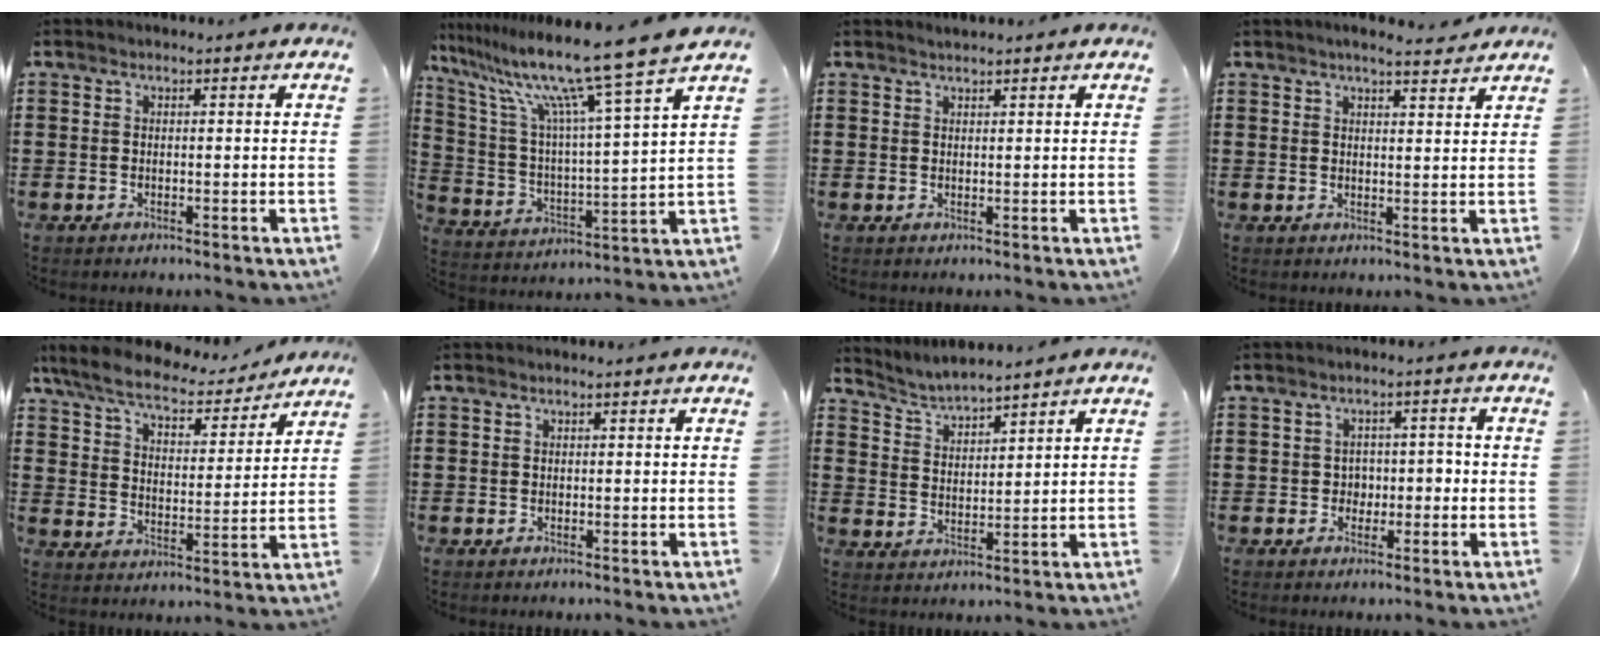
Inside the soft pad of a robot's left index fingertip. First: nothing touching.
{"total": 13.2, "force": [10.7, -0.7, 7.6], "torque": [-0.182, -0.074, 0.171]}
{"total": 0.8, "force": [0.8, 0.0, 0.1], "torque": [-0.003, -0.001, 0.017]}
{"total": 3.2, "force": [2.9, 0.2, 1.2], "torque": [-0.032, -0.003, 0.053]}
{"total": 7.2, "force": [6.3, 1.4, 3.2], "torque": [-0.090, -0.032, 0.108]}
{"total": 0.0}
{"total": 3.7, "force": [3.7, -0.1, 0.3], "torque": [-0.021, -0.014, 0.064]}
{"total": 2.8, "force": [-0.4, 2.3, 1.5], "torque": [-0.030, 0.003, -0.014]}